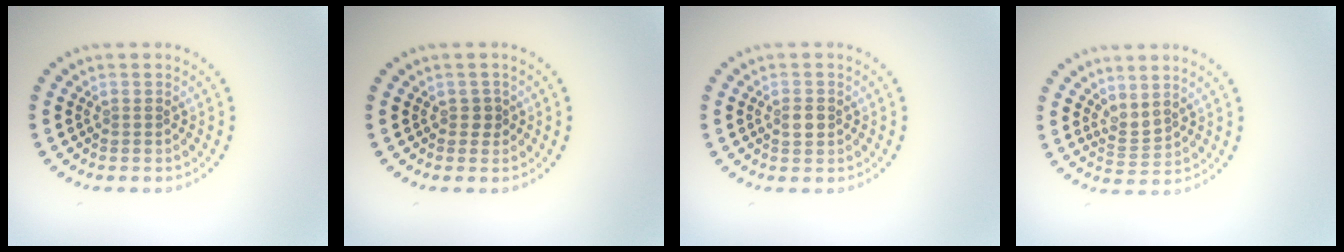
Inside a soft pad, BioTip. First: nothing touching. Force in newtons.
{"total": 0.9, "press": 0.8, "slide": 0.5}
{"total": 1.3, "press": 1.2, "slide": 0.4}
{"total": 1.6, "press": 1.1, "slide": 1.1}